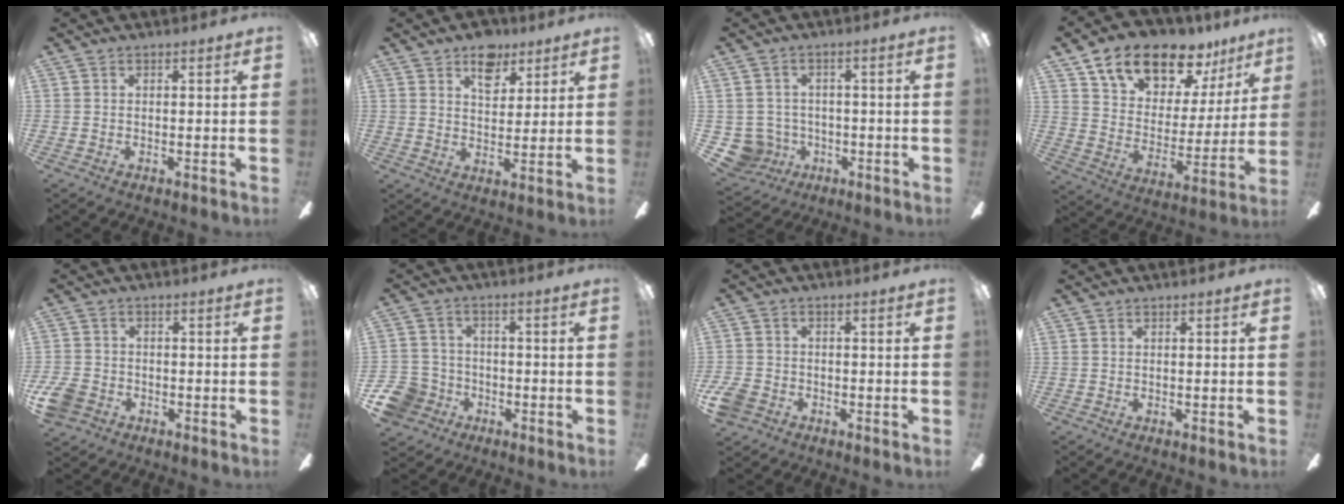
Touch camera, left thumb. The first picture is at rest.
{"total": 8.9, "force": [5.3, 5.5, 4.5], "torque": [-0.047, -0.017, 0.092]}
{"total": 6.7, "force": [-1.4, 6.4, 1.4], "torque": [-0.072, 0.006, -0.025]}
{"total": 16.5, "force": [12.7, 8.0, 6.7], "torque": [-0.114, -0.088, 0.226]}
{"total": 6.0, "force": [-3.1, 4.3, 2.8], "torque": [-0.072, 0.015, -0.062]}
{"total": 9.1, "force": [-4.6, 7.3, 2.7], "torque": [-0.077, 0.038, -0.084]}
{"total": 5.2, "force": [-2.8, 3.6, 2.5], "torque": [-0.068, 0.010, -0.056]}
{"total": 0.0}